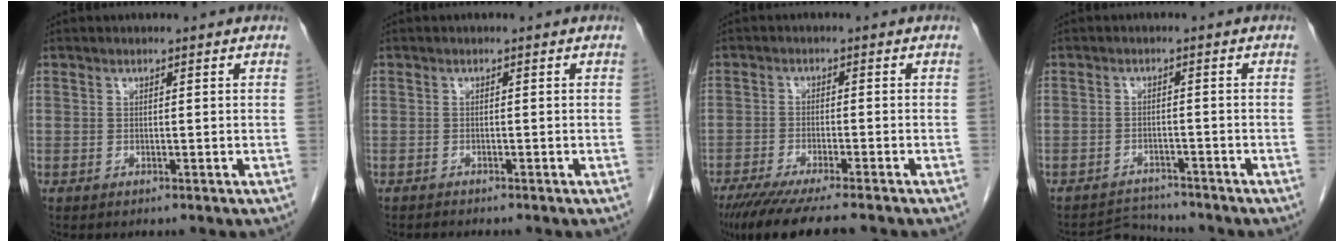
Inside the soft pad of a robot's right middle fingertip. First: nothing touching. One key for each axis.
{"total": 0.8, "fx": -0.8, "fy": 0.1, "fz": 0.0, "tx": -0.007, "ty": -0.002, "tz": -0.015}
{"total": 11.1, "fx": -8.9, "fy": 0.7, "fz": 6.5, "tx": -0.095, "ty": -0.026, "tz": -0.140}
{"total": 3.7, "fx": -3.4, "fy": 0.1, "fz": -1.3, "tx": 0.023, "ty": -0.004, "tz": -0.053}